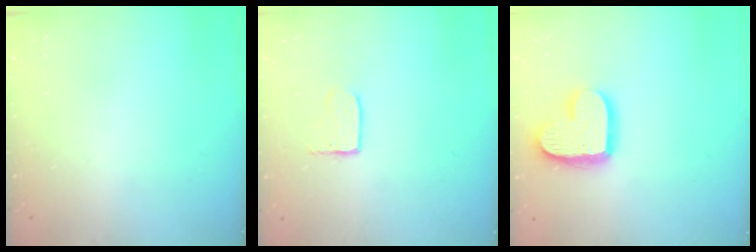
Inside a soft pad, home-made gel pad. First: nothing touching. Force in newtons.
{"total": 4.0, "press": 4.0, "slide": 0.4}
{"total": 15.6, "press": 15.5, "slide": 1.3}